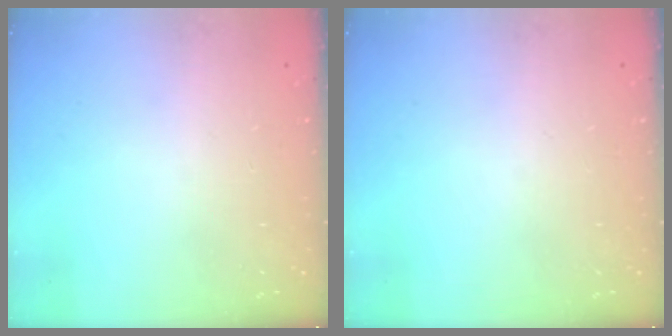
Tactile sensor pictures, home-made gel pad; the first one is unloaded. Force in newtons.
{"total": 0.0}